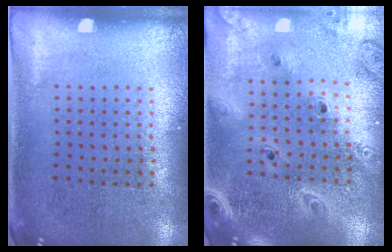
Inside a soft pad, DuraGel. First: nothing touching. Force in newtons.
{"total": 2.5, "press": 2.2, "slide": 1.2}